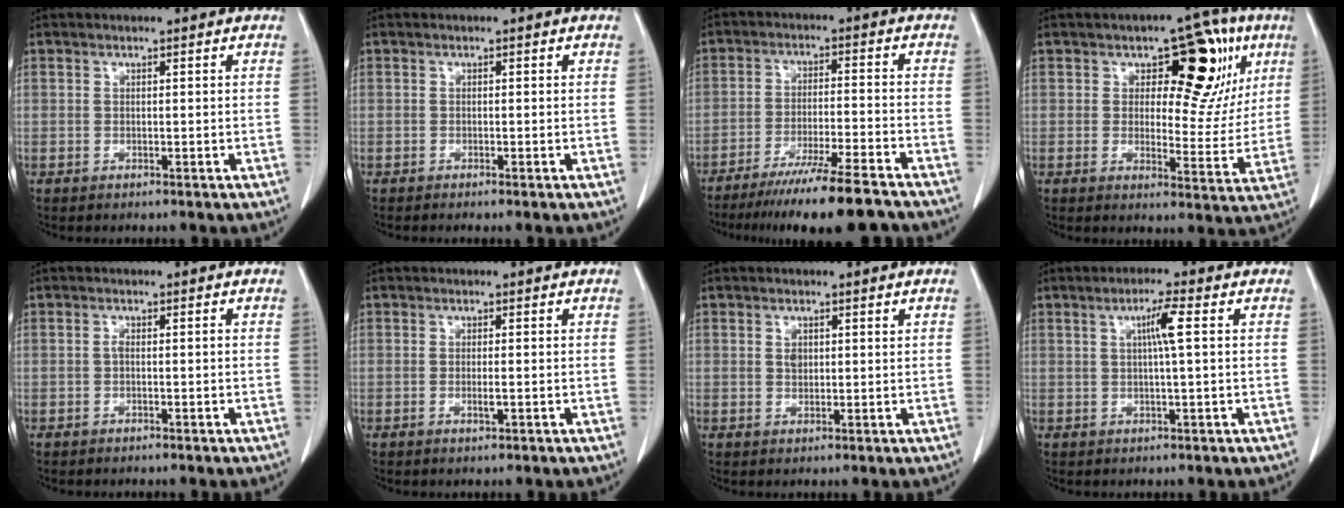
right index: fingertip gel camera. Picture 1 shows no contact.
{"total": 0.5, "force": [-0.4, -0.1, 0.4], "torque": [-0.012, -0.001, -0.007]}
{"total": 13.9, "force": [-11.4, -0.2, 7.9], "torque": [-0.127, -0.033, -0.180]}
{"total": 13.3, "force": [5.5, 6.7, 10.1], "torque": [-0.112, 0.023, 0.076]}
{"total": 0.8, "force": [-0.1, 0.3, 0.7], "torque": [-0.010, 0.004, -0.002]}
{"total": 1.2, "force": [-0.3, 0.1, 1.2], "torque": [-0.021, -0.001, -0.004]}
{"total": 1.6, "force": [0.7, 1.0, 1.1], "torque": [-0.017, 0.003, 0.014]}
{"total": 3.9, "force": [0.8, -0.4, 3.8], "torque": [-0.070, 0.002, 0.014]}